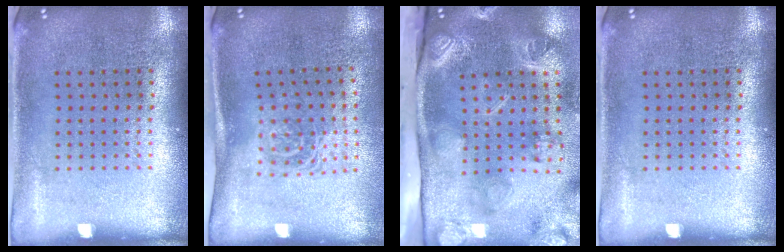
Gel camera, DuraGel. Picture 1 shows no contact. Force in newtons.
{"total": 1.6, "press": 1.2, "slide": 1.1}
{"total": 4.6, "press": 3.2, "slide": 3.2}
{"total": 0.0}